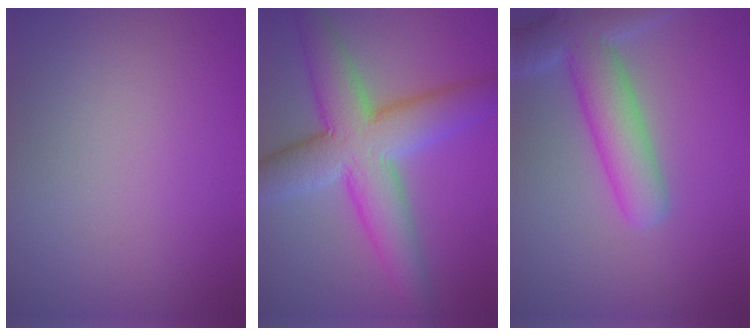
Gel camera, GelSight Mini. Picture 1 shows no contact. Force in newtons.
{"total": 9.6, "press": 9.6, "slide": 0.2}
{"total": 6.8, "press": 6.7, "slide": 0.7}